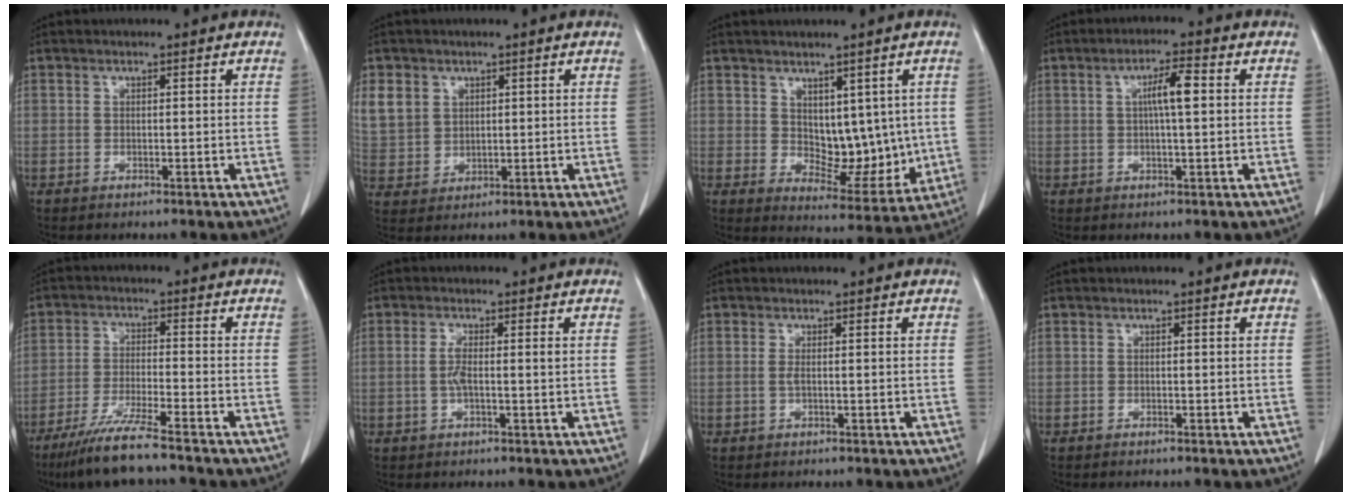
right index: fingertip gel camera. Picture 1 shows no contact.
{"total": 10.2, "force": [4.1, 8.6, 3.6], "torque": [-0.113, 0.019, 0.099]}
{"total": 8.9, "force": [1.5, 5.4, 6.9], "torque": [-0.079, -0.004, 0.042]}
{"total": 4.8, "force": [0.8, 0.4, 4.7], "torque": [-0.083, 0.007, 0.011]}
{"total": 9.0, "force": [-7.2, -0.4, 5.4], "torque": [-0.095, -0.028, -0.130]}
{"total": 2.7, "force": [-0.1, 0.3, 2.7], "torque": [-0.057, 0.001, -0.003]}
{"total": 0.8, "force": [-0.1, -0.1, 0.8], "torque": [-0.023, -0.002, -0.002]}
{"total": 0.0}